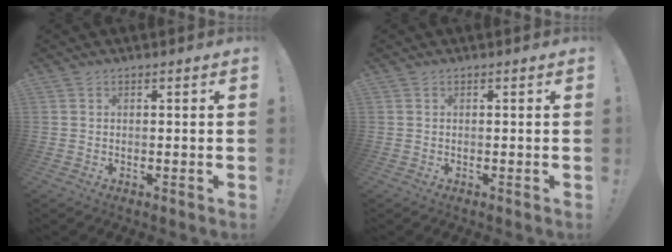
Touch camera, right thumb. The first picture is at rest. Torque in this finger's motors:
{"motor_torque": [-0.10, -0.01, 0.00, 0.00, 0.00]}